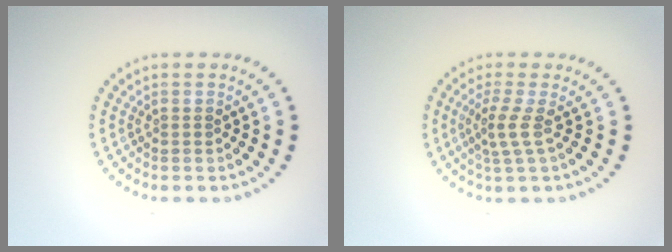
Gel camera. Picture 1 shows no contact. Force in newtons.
{"total": 2.1, "press": 1.5, "slide": 1.5}